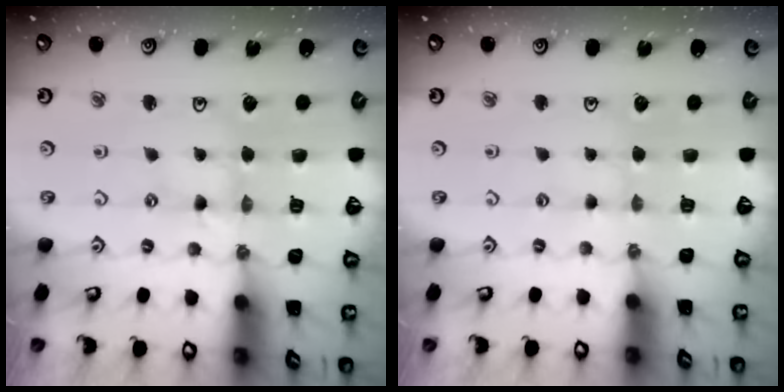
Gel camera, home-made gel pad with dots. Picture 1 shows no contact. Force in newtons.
{"total": 1.2, "press": 1.2, "slide": 0.2}